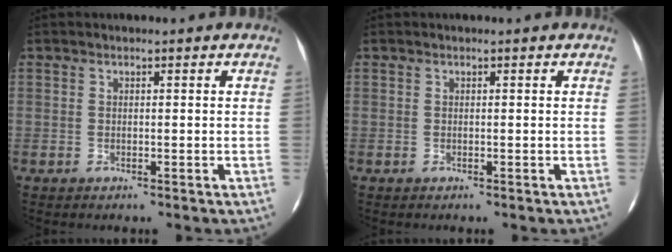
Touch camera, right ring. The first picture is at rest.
{"total": 0.0}